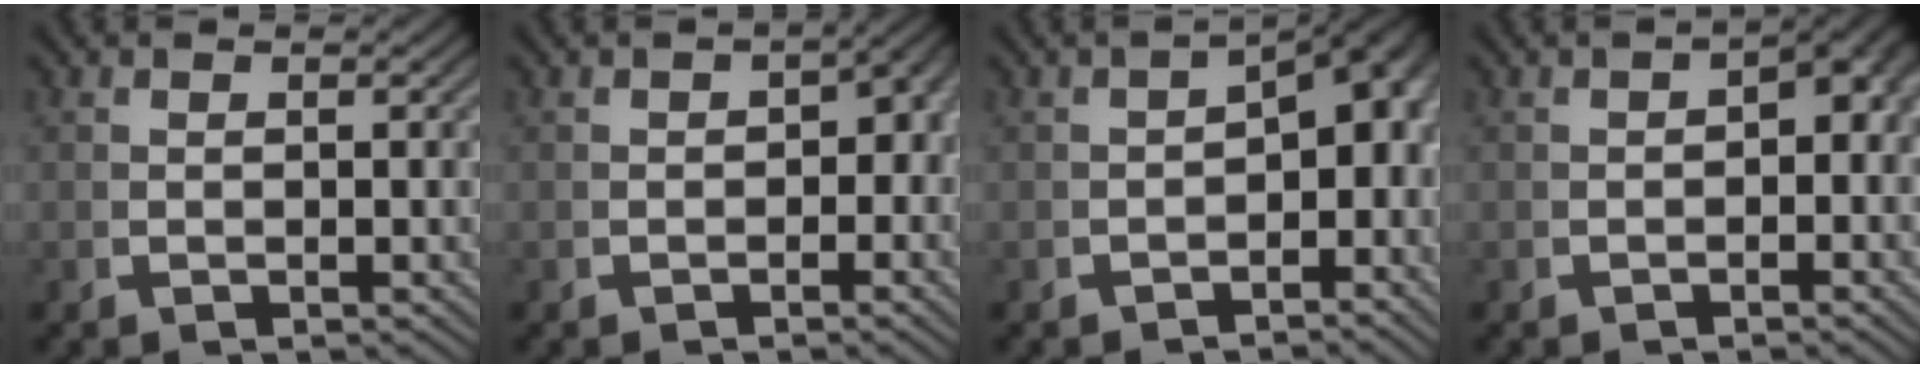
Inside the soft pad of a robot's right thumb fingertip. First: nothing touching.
{"total": 2.6, "force": [-0.7, 1.9, 1.6], "torque": [-0.008, -0.002, -0.012]}
{"total": 4.6, "force": [-1.1, 2.9, 3.5], "torque": [-0.036, -0.007, -0.017]}
{"total": 3.2, "force": [-0.3, 2.1, 2.5], "torque": [-0.022, 0.006, -0.010]}